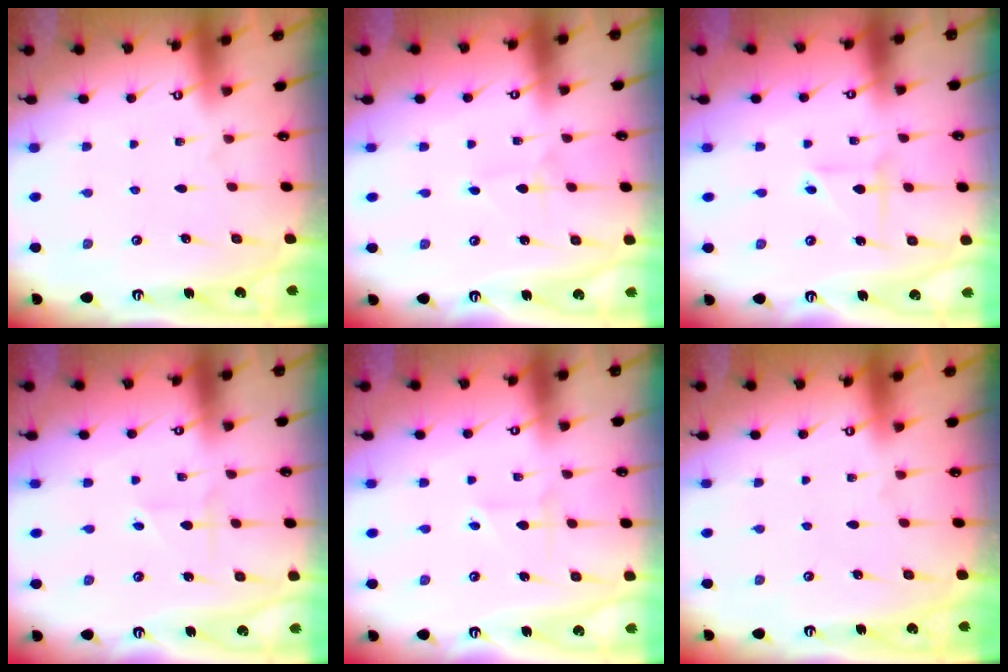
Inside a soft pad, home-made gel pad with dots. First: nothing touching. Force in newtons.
{"total": 0.7, "press": 0.7, "slide": 0.0}
{"total": 4.0, "press": 3.8, "slide": 1.2}
{"total": 1.8, "press": 1.8, "slide": 0.1}
{"total": 1.7, "press": 1.7, "slide": 0.2}
{"total": 0.0}